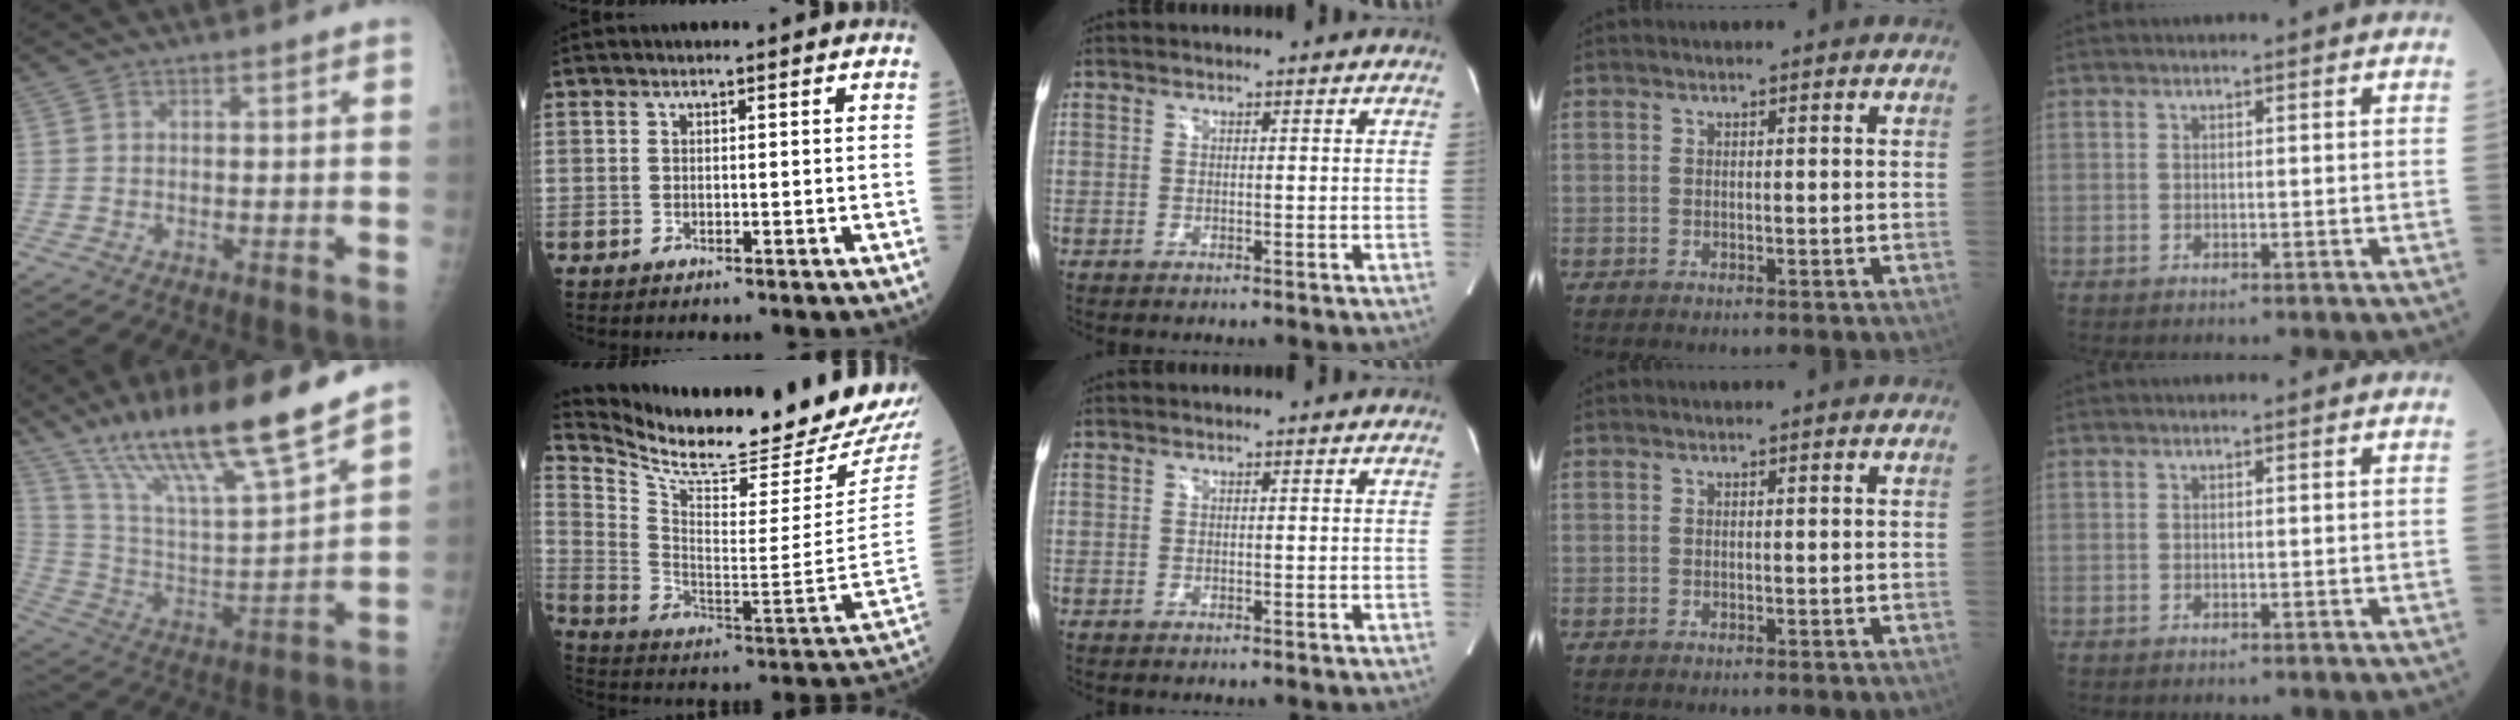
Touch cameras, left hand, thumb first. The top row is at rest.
{"thumb": {"total": 22.7, "force": [16.5, 2.3, 15.4], "torque": [-0.251, -0.066, 0.302]}, "index": {"total": 21.6, "force": [20.5, -0.8, 6.9], "torque": [-0.149, -0.114, 0.309]}}